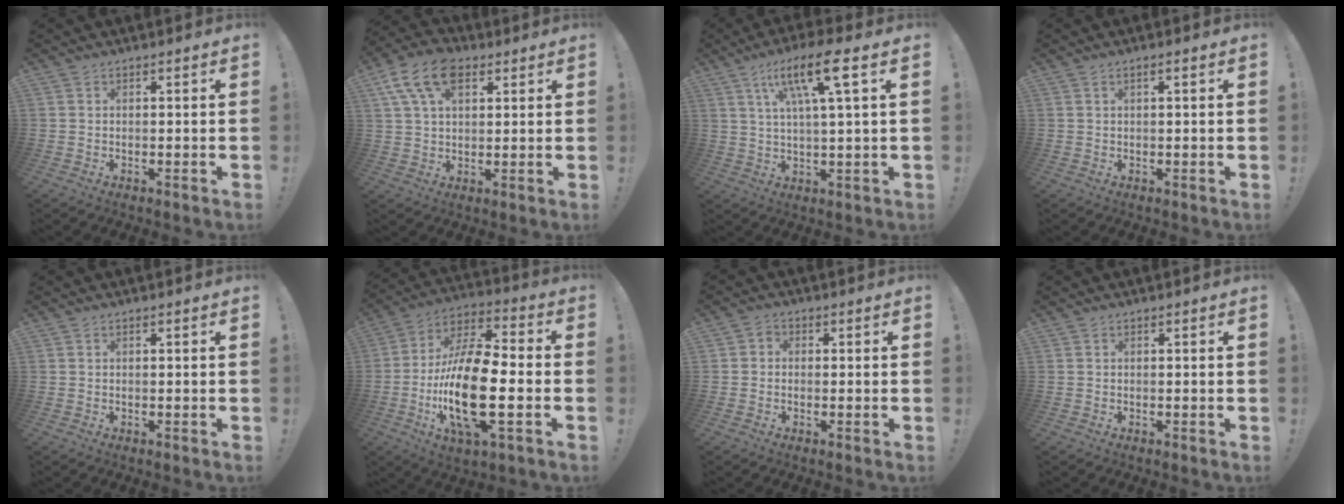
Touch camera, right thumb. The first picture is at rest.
{"total": 12.9, "force": [5.7, 7.9, 8.5], "torque": [-0.158, -0.005, 0.109]}
{"total": 12.9, "force": [5.2, 1.9, 11.7], "torque": [-0.201, -0.008, 0.076]}
{"total": 1.2, "force": [0.2, 0.1, 1.2], "torque": [-0.030, 0.003, 0.003]}
{"total": 0.0}
{"total": 21.9, "force": [-5.0, 8.4, 19.7], "torque": [-0.383, 0.010, -0.085]}
{"total": 2.0, "force": [-0.6, 1.7, 0.9], "torque": [-0.012, 0.009, -0.011]}
{"total": 0.0}